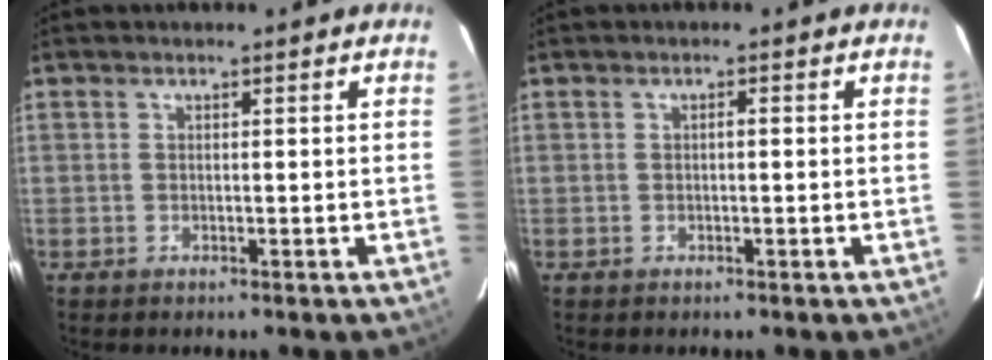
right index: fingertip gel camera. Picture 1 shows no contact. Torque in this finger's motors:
{"motor_torque": [0.12, -0.02, 0.03, 0.02]}